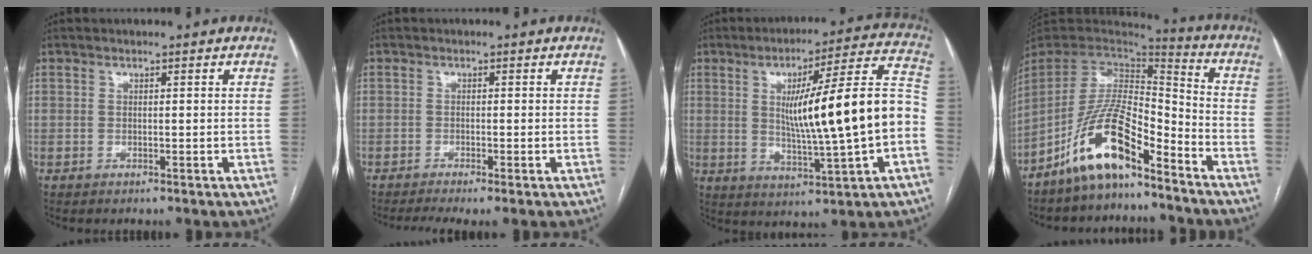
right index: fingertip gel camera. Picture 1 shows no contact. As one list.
[{"total": 4.0, "force": [-2.7, 0.4, 2.9], "torque": [-0.053, -0.008, -0.045]}, {"total": 18.9, "force": [-0.7, 0.7, 18.9], "torque": [-0.283, 0.019, -0.009]}, {"total": 14.0, "force": [-9.5, 3.6, 9.7], "torque": [-0.195, 0.012, -0.176]}]